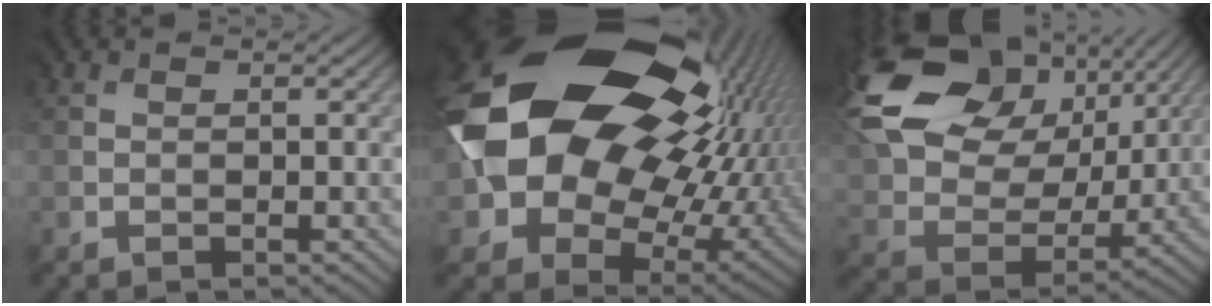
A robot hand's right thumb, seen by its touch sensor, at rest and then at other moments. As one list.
[{"total": 20.5, "force": [6.0, 15.3, 12.3], "torque": [-0.279, -0.010, 0.124]}, {"total": 19.1, "force": [8.9, 12.6, 11.3], "torque": [-0.284, 0.045, 0.162]}]